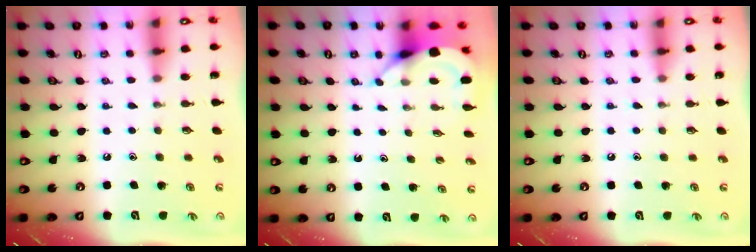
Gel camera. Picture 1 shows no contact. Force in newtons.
{"total": 4.2, "press": 4.2, "slide": 0.2}
{"total": 5.2, "press": 5.2, "slide": 0.5}